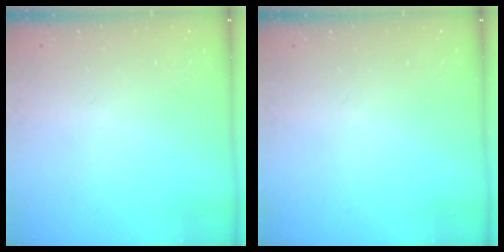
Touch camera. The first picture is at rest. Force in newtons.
{"total": 0.0}